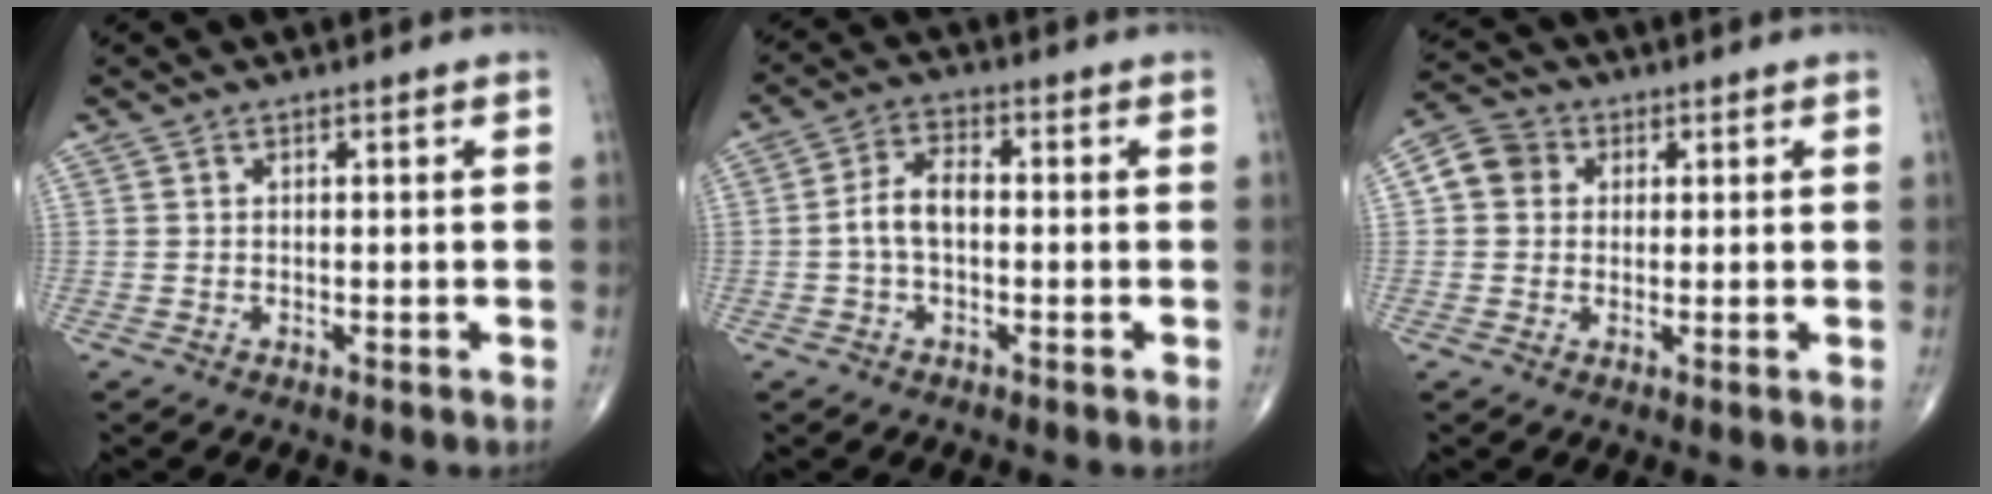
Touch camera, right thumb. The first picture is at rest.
{"total": 5.6, "force": [-0.7, 3.1, 4.5], "torque": [-0.085, 0.022, -0.020]}
{"total": 6.0, "force": [1.2, 5.3, 2.5], "torque": [-0.032, 0.010, 0.011]}